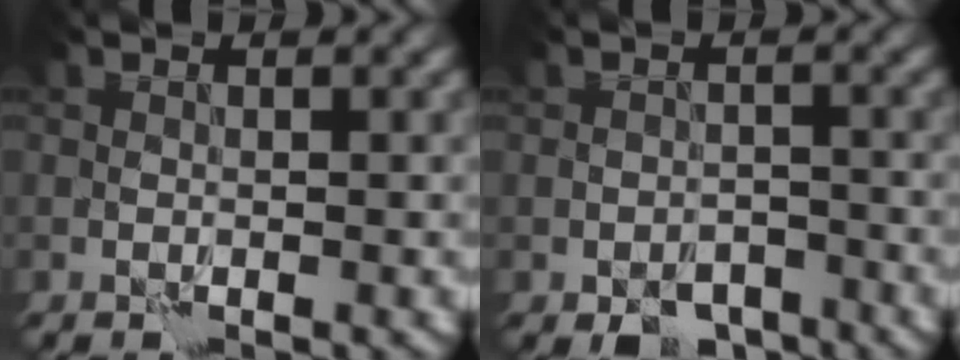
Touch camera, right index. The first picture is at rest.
{"total": 3.4, "force": [-2.4, 1.9, 1.3], "torque": [-0.010, -0.009, -0.038]}